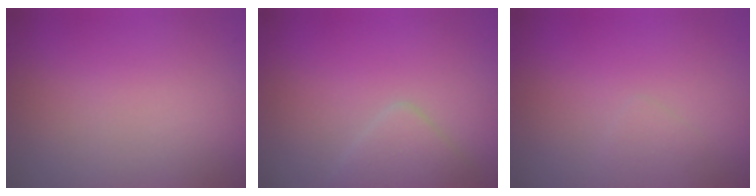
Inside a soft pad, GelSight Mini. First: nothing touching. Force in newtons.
{"total": 2.1, "press": 2.1, "slide": 0.2}
{"total": 0.7, "press": 0.7, "slide": 0.1}